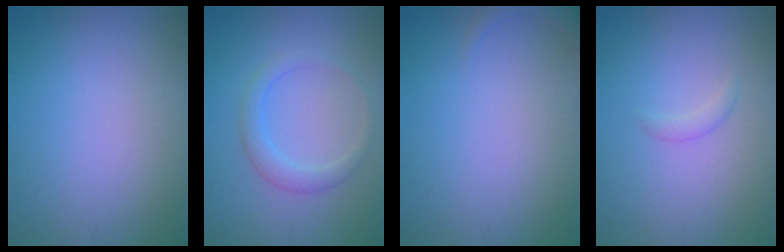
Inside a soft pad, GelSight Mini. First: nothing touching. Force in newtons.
{"total": 2.3, "press": 2.3, "slide": 0.2}
{"total": 1.4, "press": 1.4, "slide": 0.1}
{"total": 0.9, "press": 0.9, "slide": 0.0}